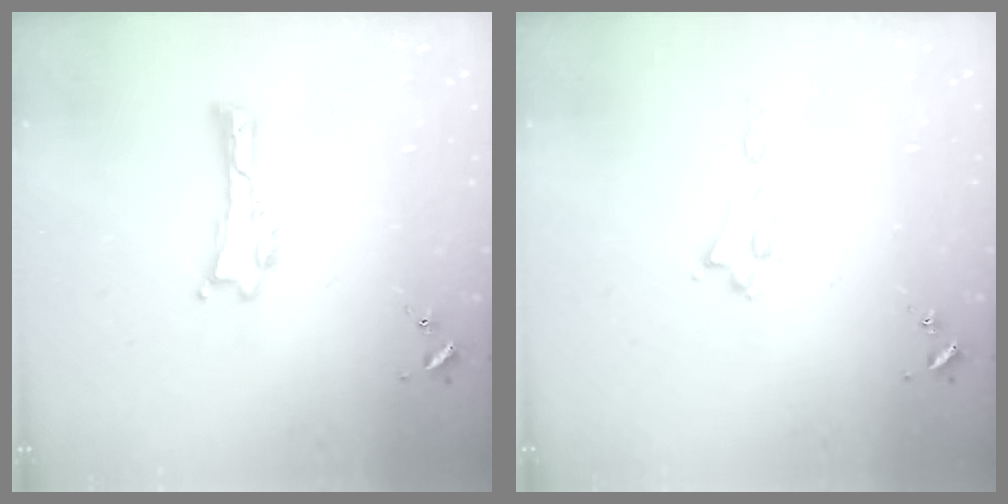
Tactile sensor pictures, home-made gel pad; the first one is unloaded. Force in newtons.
{"total": 1.0, "press": 0.9, "slide": 0.2}